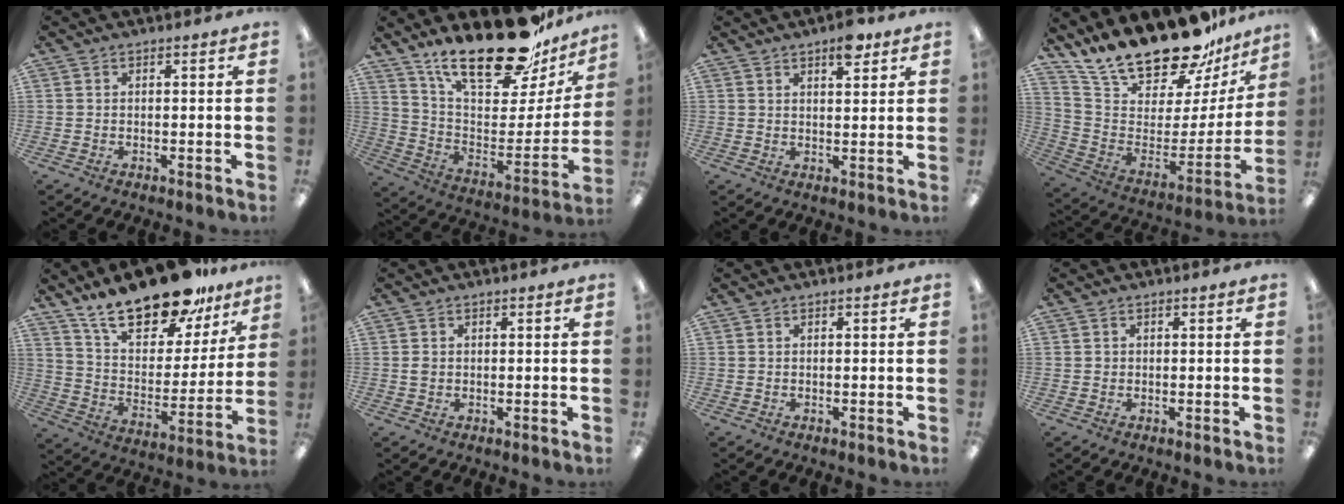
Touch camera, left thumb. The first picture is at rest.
{"total": 26.9, "force": [20.2, 9.6, 14.9], "torque": [-0.218, -0.135, 0.344]}
{"total": 5.4, "force": [3.9, 2.0, 3.1], "torque": [-0.028, -0.023, 0.064]}
{"total": 22.2, "force": [19.9, 6.1, 7.7], "torque": [-0.138, -0.158, 0.357]}
{"total": 22.1, "force": [17.2, 8.7, 10.8], "torque": [-0.181, -0.112, 0.298]}
{"total": 1.3, "force": [0.1, 1.1, 0.7], "torque": [-0.013, 0.005, 0.001]}
{"total": 0.0}
{"total": 0.7, "force": [0.1, 0.6, 0.0], "torque": [0.000, 0.005, 0.000]}